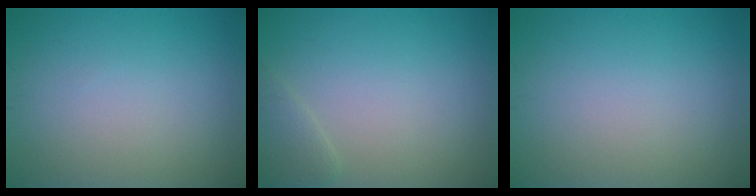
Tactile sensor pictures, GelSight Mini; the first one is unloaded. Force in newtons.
{"total": 1.4, "press": 1.4, "slide": 0.1}
{"total": 0.0}